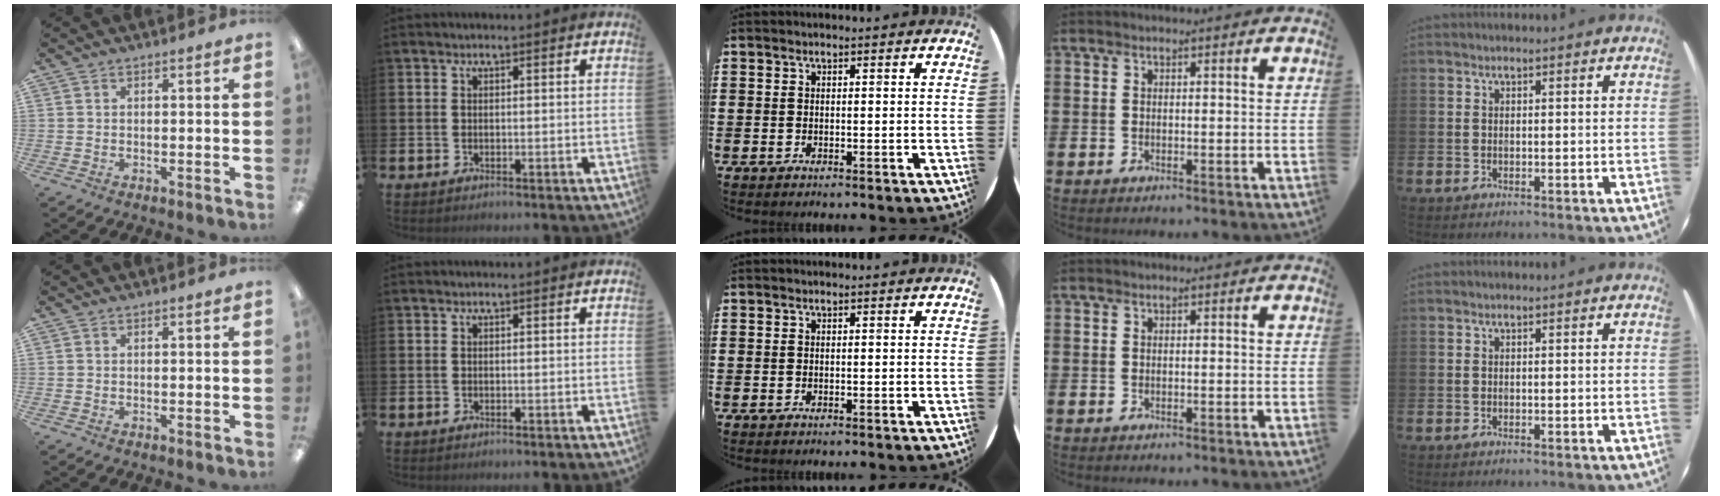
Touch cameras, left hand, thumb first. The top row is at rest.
{}